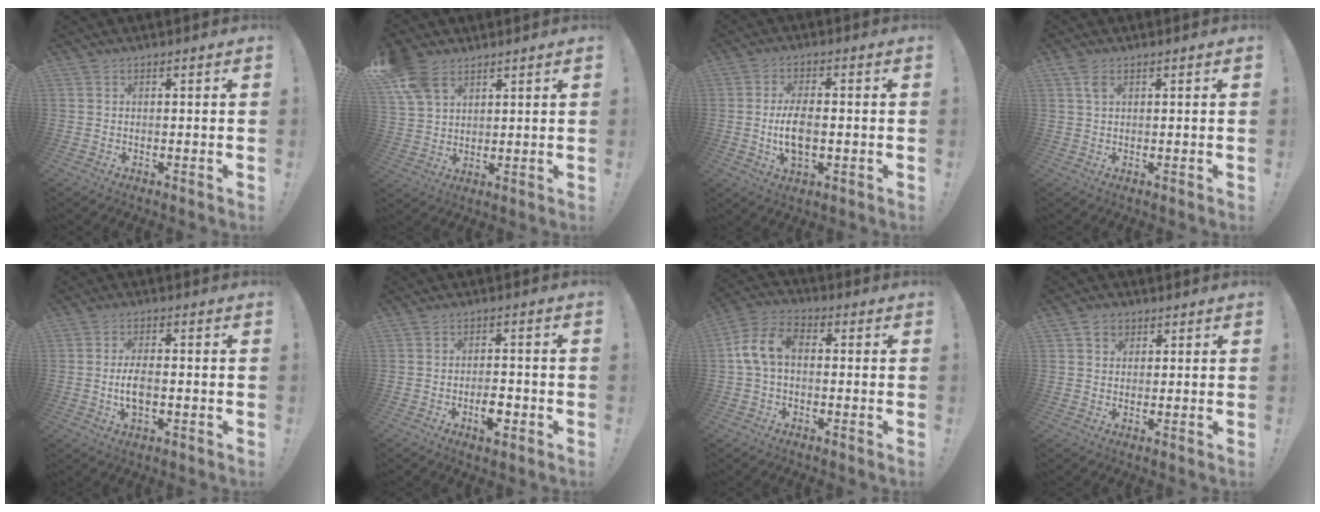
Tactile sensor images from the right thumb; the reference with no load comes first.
{"total": 9.7, "force": [5.8, 6.2, 4.8], "torque": [-0.092, -0.017, 0.120]}
{"total": 8.5, "force": [-1.1, 4.2, 7.3], "torque": [-0.127, -0.009, -0.022]}
{"total": 3.0, "force": [1.2, 1.3, 2.4], "torque": [-0.050, 0.003, 0.023]}
{"total": 5.9, "force": [-1.0, 2.8, 5.1], "torque": [-0.092, 0.000, -0.019]}
{"total": 5.5, "force": [-2.5, 2.5, 4.2], "torque": [-0.062, 0.007, -0.041]}
{"total": 9.8, "force": [0.5, 6.2, 7.6], "torque": [-0.157, 0.011, 0.011]}
{"total": 3.6, "force": [1.7, 2.9, 1.1], "torque": [-0.016, -0.002, 0.032]}